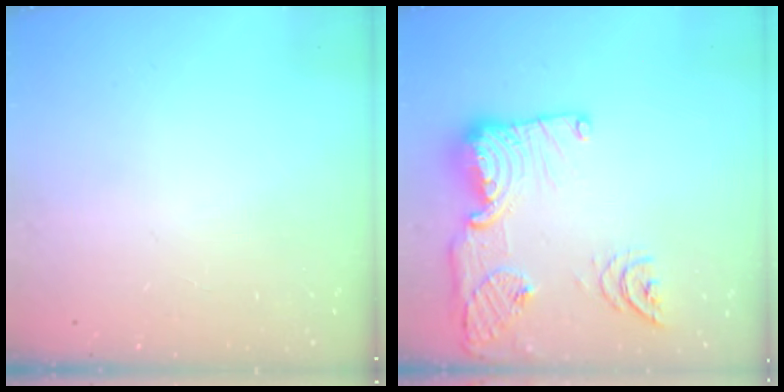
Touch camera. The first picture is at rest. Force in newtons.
{"total": 19.0, "press": 19.0, "slide": 1.5}